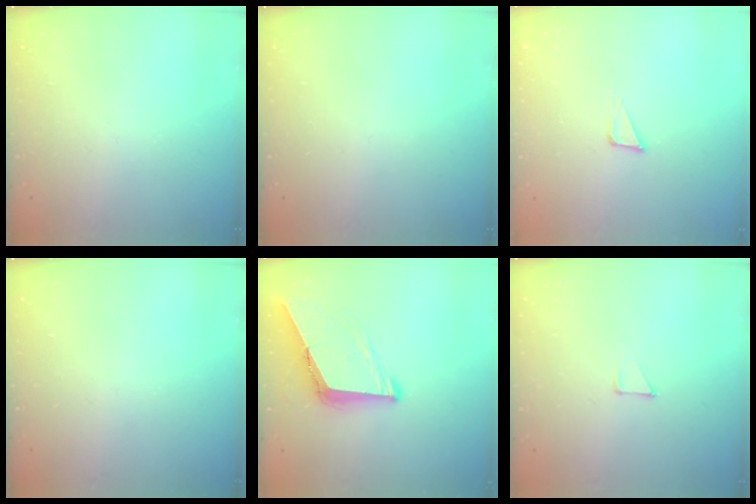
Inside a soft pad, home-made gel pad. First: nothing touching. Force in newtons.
{"total": 0.0}
{"total": 3.1, "press": 3.0, "slide": 0.9}
{"total": 0.0}
{"total": 9.5, "press": 9.4, "slide": 1.6}
{"total": 2.8, "press": 2.8, "slide": 0.2}